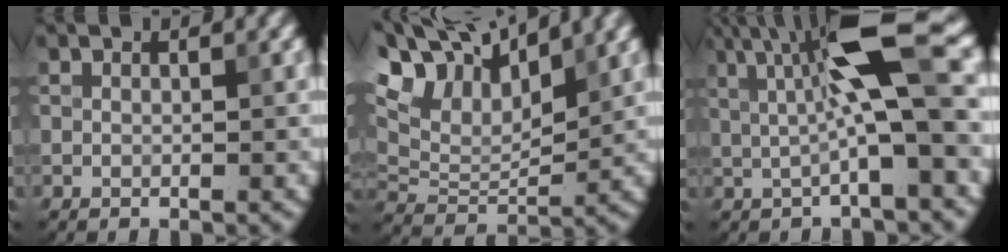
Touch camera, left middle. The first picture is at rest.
{"total": 9.3, "force": [6.0, 4.3, 5.7], "torque": [-0.125, 0.028, 0.106]}
{"total": 7.9, "force": [1.2, 1.5, 7.7], "torque": [-0.124, 0.007, 0.015]}